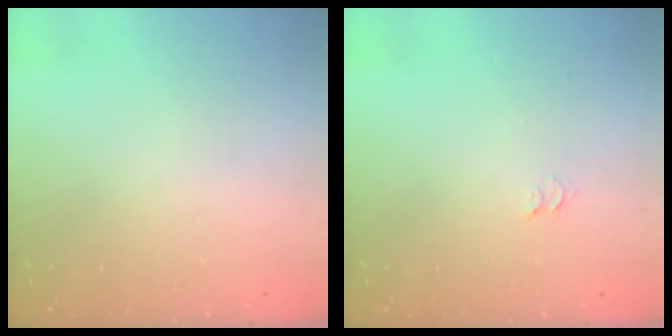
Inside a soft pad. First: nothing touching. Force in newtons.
{"total": 3.6, "press": 3.6, "slide": 0.4}